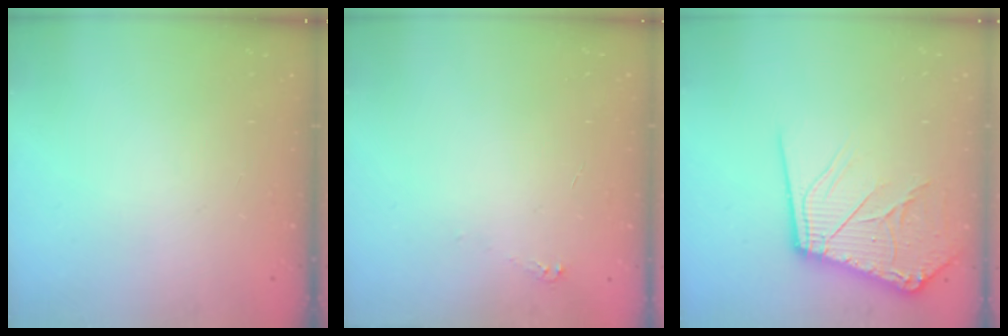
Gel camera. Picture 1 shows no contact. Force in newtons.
{"total": 2.5, "press": 2.5, "slide": 0.3}
{"total": 14.8, "press": 14.7, "slide": 2.0}